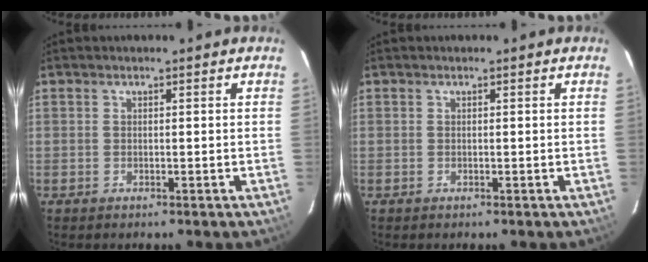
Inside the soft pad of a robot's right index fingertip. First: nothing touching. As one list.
[{"total": 0.0}]